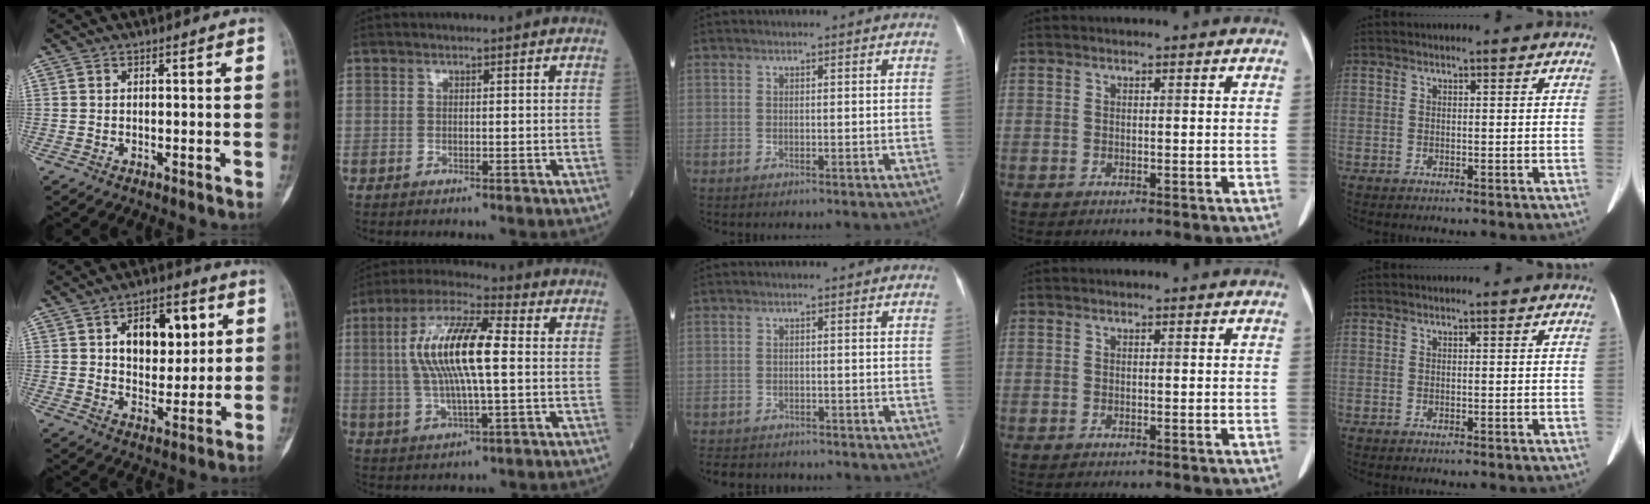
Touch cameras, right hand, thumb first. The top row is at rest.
{"thumb": {"total": 12.9, "force": [3.7, 8.0, 9.4], "torque": [-0.090, -0.008, 0.059]}, "index": {"total": 14.0, "force": [1.4, 3.0, 13.6], "torque": [-0.276, 0.019, 0.023]}, "middle": {"total": 7.1, "force": [-6.4, 2.6, 2.0], "torque": [-0.033, -0.001, -0.083]}}